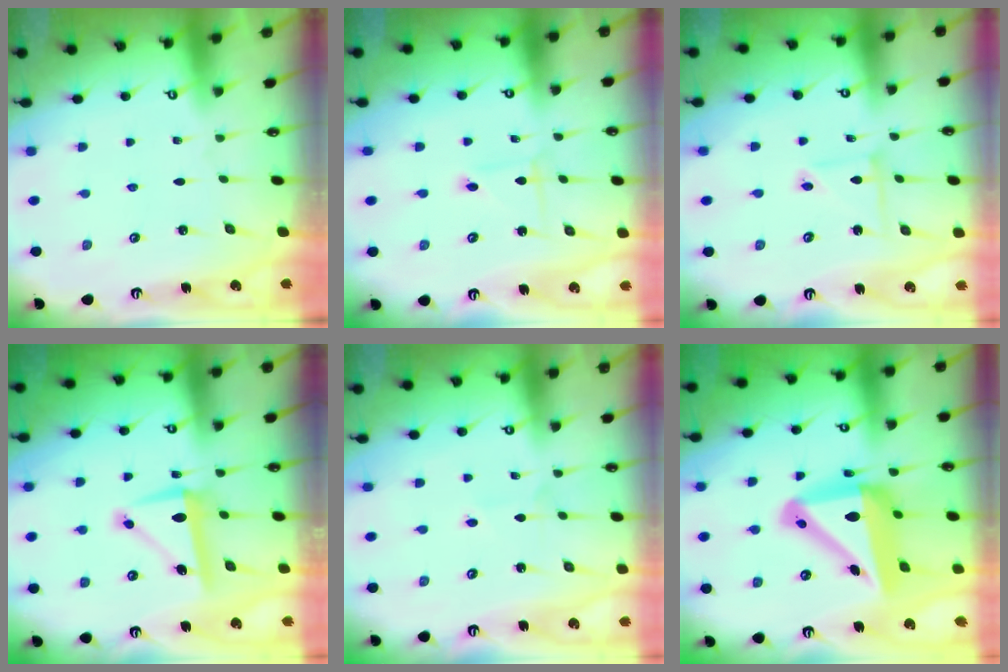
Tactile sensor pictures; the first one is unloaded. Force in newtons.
{"total": 1.6, "press": 1.6, "slide": 0.2}
{"total": 6.1, "press": 6.0, "slide": 0.5}
{"total": 8.0, "press": 7.7, "slide": 2.2}
{"total": 3.3, "press": 3.2, "slide": 0.4}
{"total": 18.3, "press": 18.1, "slide": 2.9}